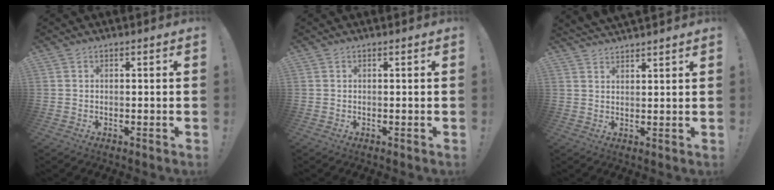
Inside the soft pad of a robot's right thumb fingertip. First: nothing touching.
{"total": 0.0}
{"total": 3.4, "force": [3.2, 0.4, 0.8], "torque": [-0.014, -0.020, 0.061]}